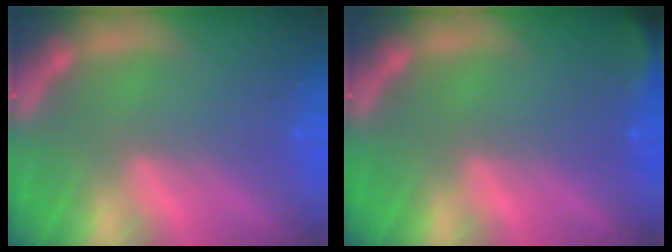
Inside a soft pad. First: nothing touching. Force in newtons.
{"total": 3.5}